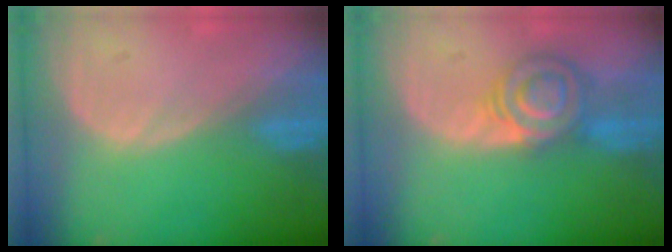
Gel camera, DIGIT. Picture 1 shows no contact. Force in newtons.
{"total": 6.2, "press": 6.1, "slide": 1.2}